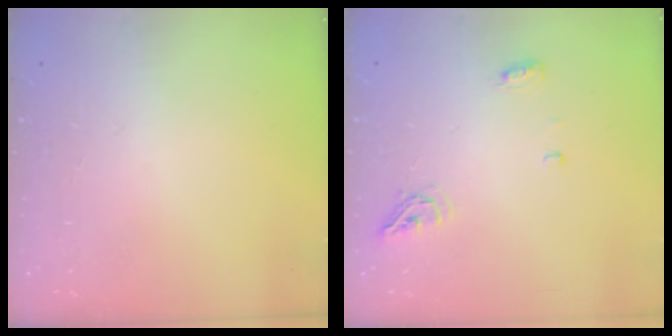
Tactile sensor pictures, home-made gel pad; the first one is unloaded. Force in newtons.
{"total": 5.8, "press": 5.7, "slide": 0.9}